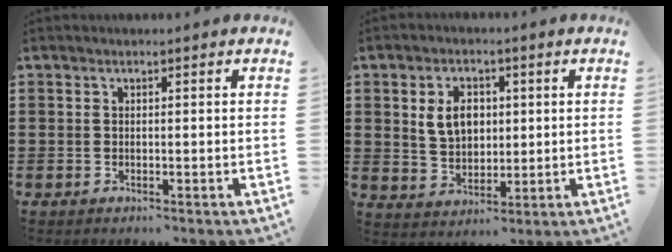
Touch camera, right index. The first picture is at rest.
{"total": 5.8, "force": [1.3, 4.2, 3.8], "torque": [-0.080, 0.012, 0.020]}